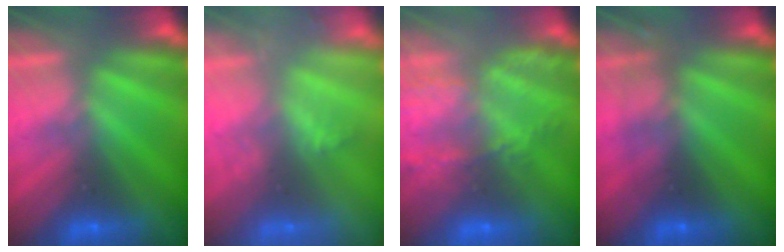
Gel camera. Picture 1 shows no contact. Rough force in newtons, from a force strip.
{"total": 2.0}
{"total": 8.7}
{"total": 2.7}